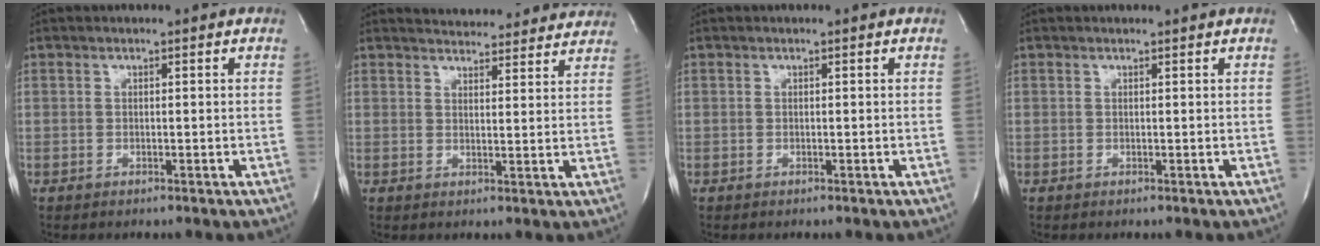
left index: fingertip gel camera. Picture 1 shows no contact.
{"total": 14.2, "force": [13.6, 3.0, 2.8], "torque": [-0.025, 0.007, 0.158]}
{"total": 0.0}
{"total": 0.8, "force": [0.8, -0.1, 0.0], "torque": [-0.004, -0.001, 0.011]}